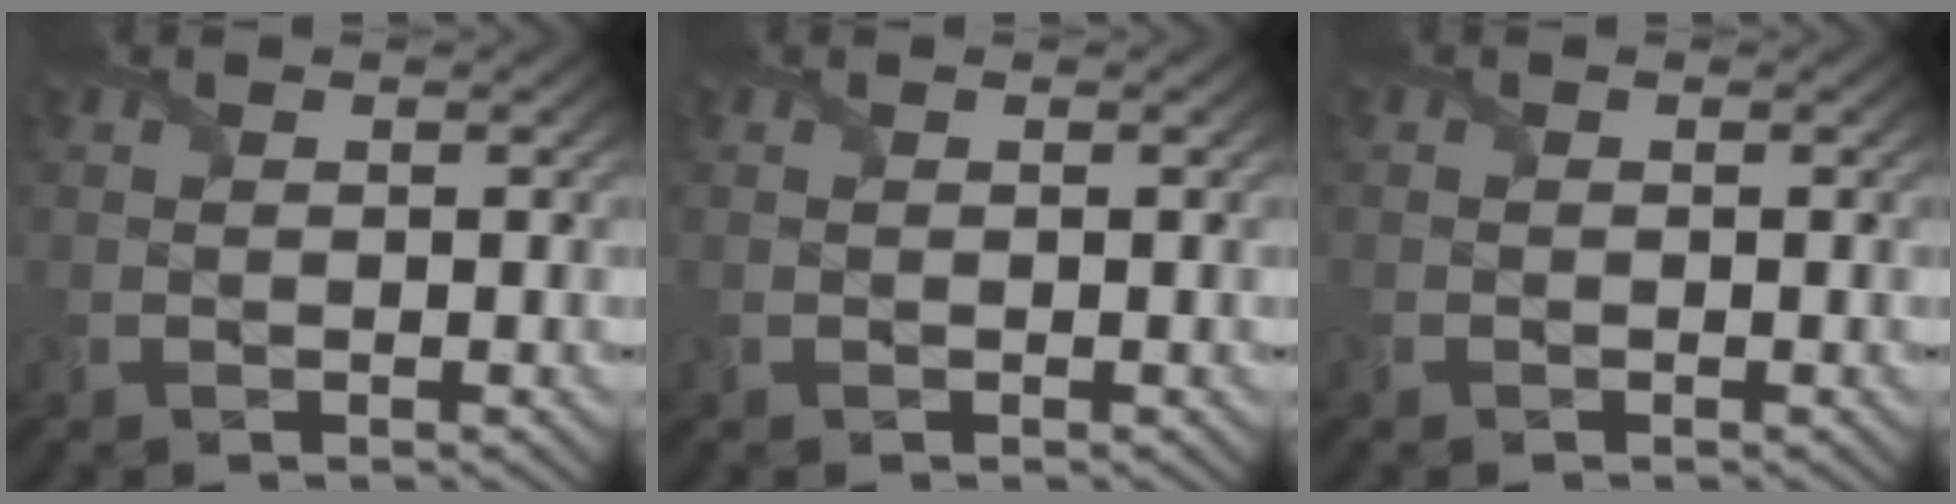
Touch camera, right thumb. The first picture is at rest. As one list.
[{"total": 0.0}, {"total": 0.0}]